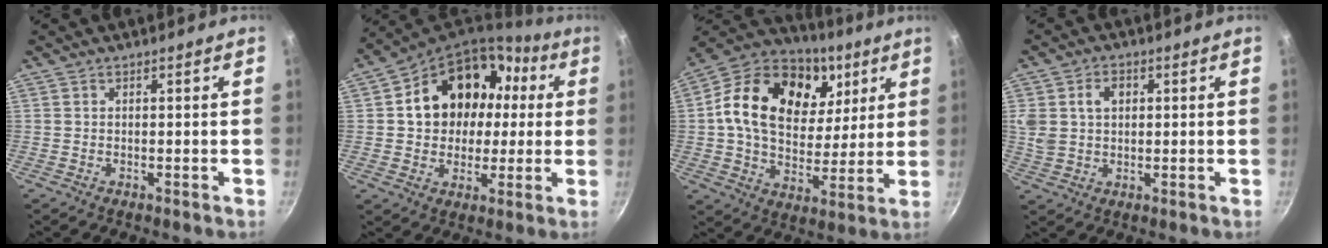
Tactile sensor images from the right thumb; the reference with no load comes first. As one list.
[{"total": 19.4, "force": [3.2, 15.4, 11.4], "torque": [-0.160, 0.042, 0.054]}, {"total": 25.2, "force": [8.1, 17.3, 16.5], "torque": [-0.264, -0.012, 0.125]}, {"total": 7.8, "force": [2.2, 6.0, 4.6], "torque": [-0.075, 0.001, 0.039]}]